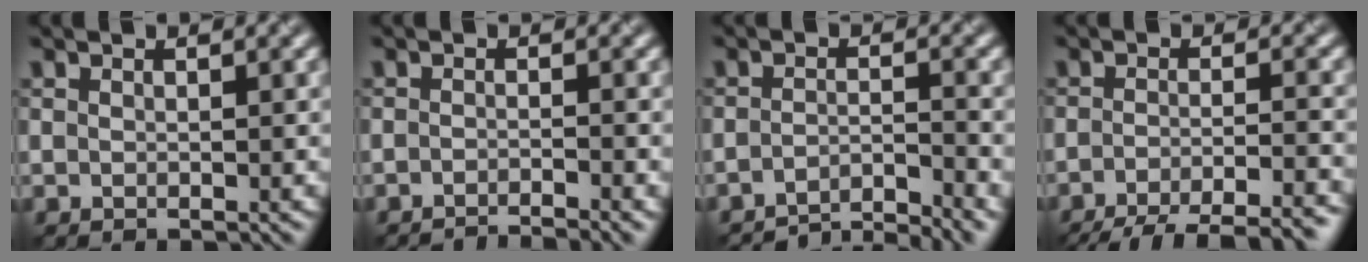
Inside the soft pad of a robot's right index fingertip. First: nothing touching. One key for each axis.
{"total": 3.3, "fx": -2.8, "fy": 0.4, "fz": 1.7, "tx": -0.019, "ty": -0.001, "tz": -0.049}
{"total": 5.7, "fx": -5.0, "fy": 0.9, "fz": 2.5, "tx": -0.031, "ty": -0.002, "tz": -0.085}
{"total": 9.8, "fx": -8.1, "fy": 2.3, "fz": 5.0, "tx": -0.067, "ty": -0.017, "tz": -0.113}